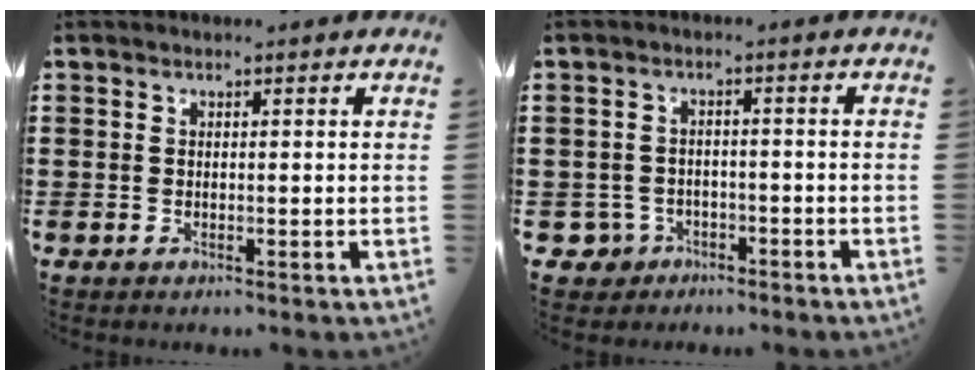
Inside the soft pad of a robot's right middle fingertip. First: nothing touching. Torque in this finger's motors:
{"motor_torque": [0.00, -0.06, -0.07, -0.03]}